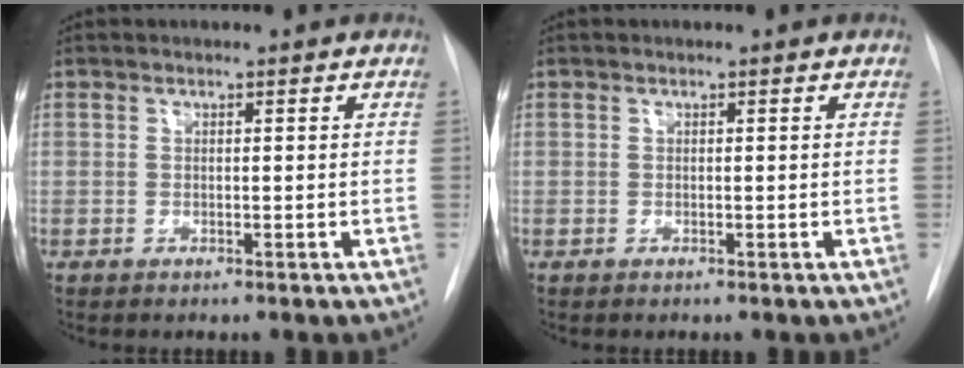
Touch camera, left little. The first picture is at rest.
{"total": 0.0}